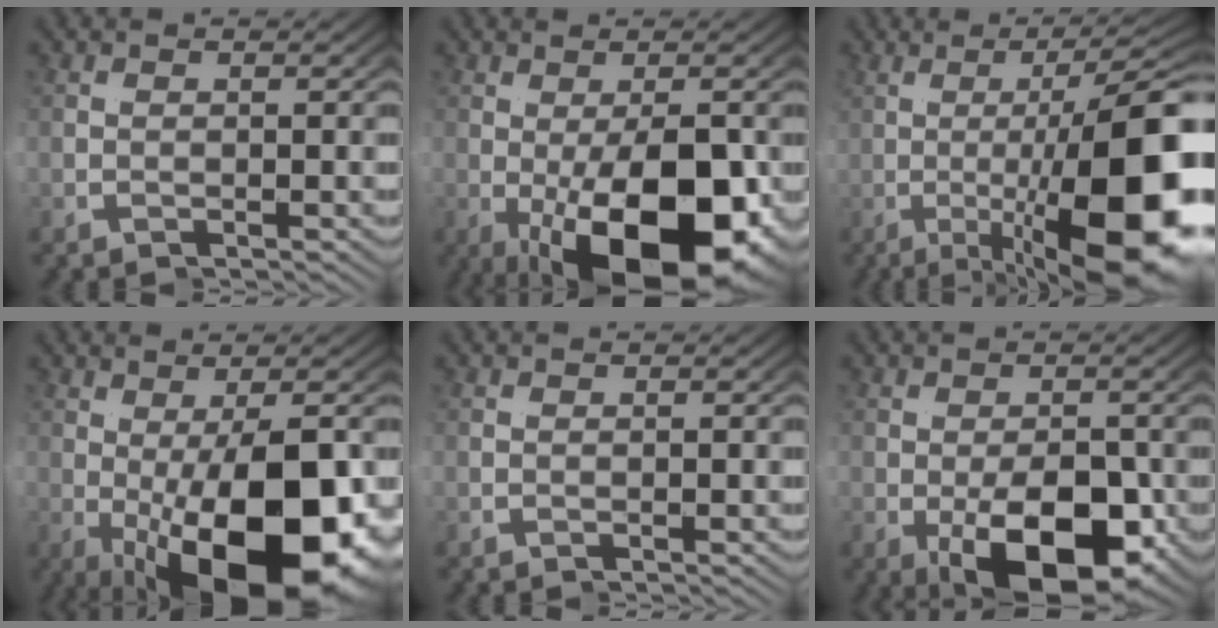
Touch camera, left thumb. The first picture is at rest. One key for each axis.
{"total": 14.0, "fx": -3.8, "fy": 5.9, "fz": 12.1, "tx": -0.186, "ty": -0.036, "tz": -0.038}
{"total": 13.8, "fx": -3.1, "fy": 1.3, "fz": 13.4, "tx": -0.184, "ty": 0.007, "tz": -0.039}
{"total": 15.5, "fx": -4.1, "fy": 6.2, "fz": 13.6, "tx": -0.207, "ty": -0.027, "tz": -0.044}
{"total": 0.0}
{"total": 9.4, "fx": -2.4, "fy": 4.1, "fz": 8.1, "tx": -0.131, "ty": -0.029, "tz": -0.023}